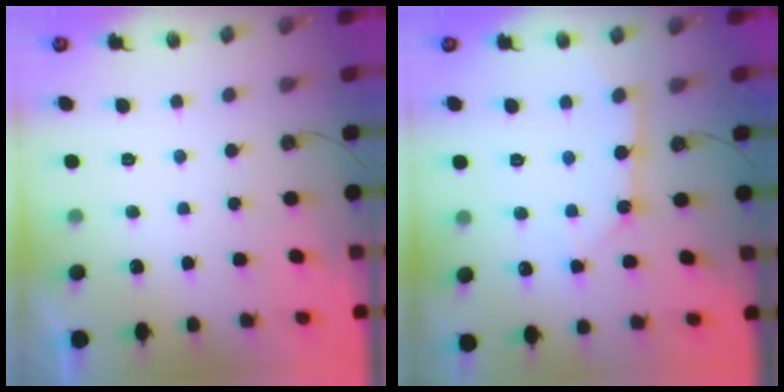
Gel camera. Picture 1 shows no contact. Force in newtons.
{"total": 4.4, "press": 4.4, "slide": 0.4}